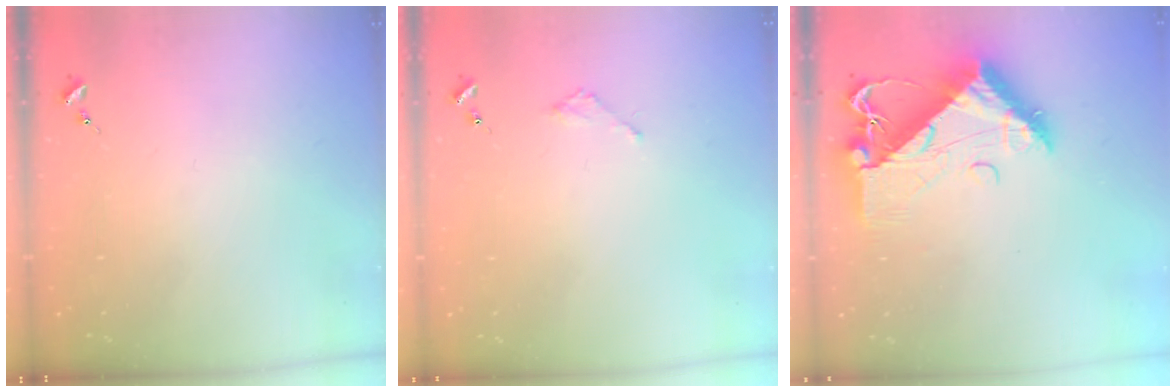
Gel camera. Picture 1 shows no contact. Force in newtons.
{"total": 1.8, "press": 1.8, "slide": 0.2}
{"total": 13.2, "press": 13.2, "slide": 1.4}